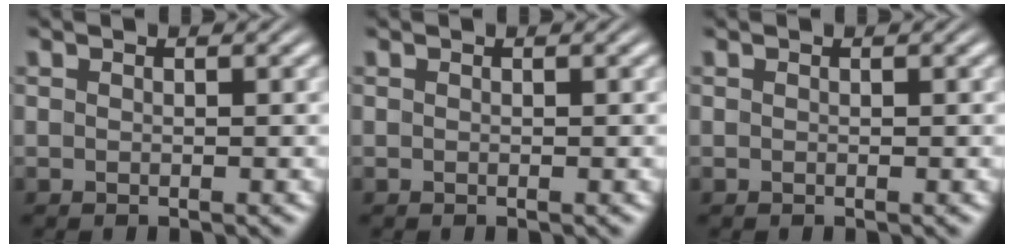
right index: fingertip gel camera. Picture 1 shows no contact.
{"total": 0.0}
{"total": 0.0}